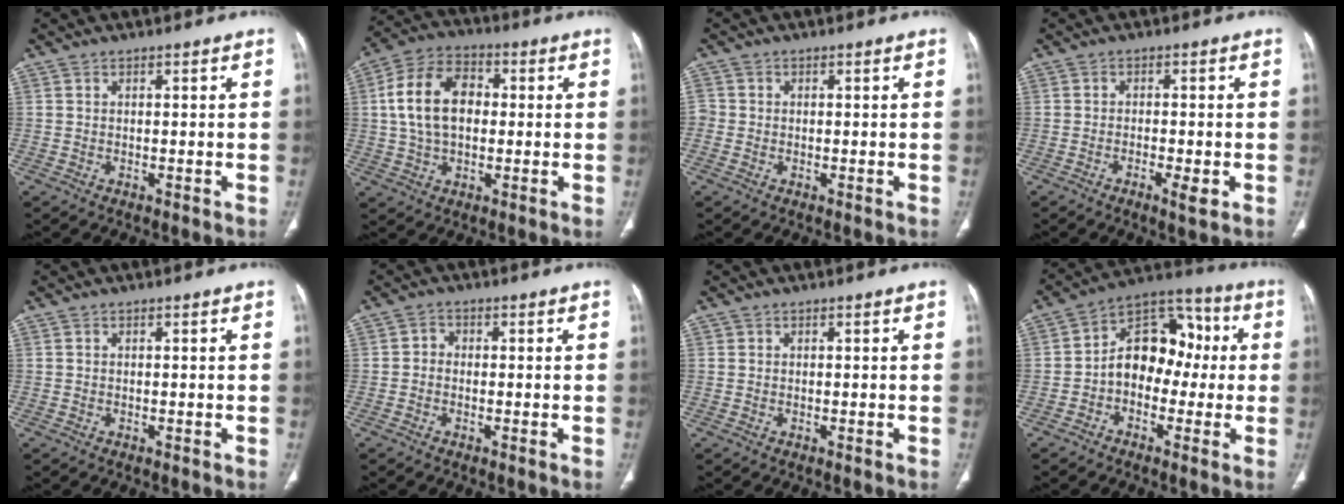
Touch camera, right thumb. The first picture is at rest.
{"total": 13.2, "force": [1.2, 8.7, 9.8], "torque": [-0.172, 0.025, 0.016]}
{"total": 1.8, "force": [-0.2, 1.8, 0.5], "torque": [-0.001, 0.004, -0.007]}
{"total": 3.2, "force": [-1.4, 0.8, 2.7], "torque": [-0.051, -0.001, -0.024]}
{"total": 0.0}
{"total": 1.8, "force": [-0.3, 1.6, 0.8], "torque": [-0.001, 0.006, -0.015]}
{"total": 0.0}
{"total": 13.0, "force": [-0.8, 9.4, 9.0], "torque": [-0.097, 0.047, -0.031]}